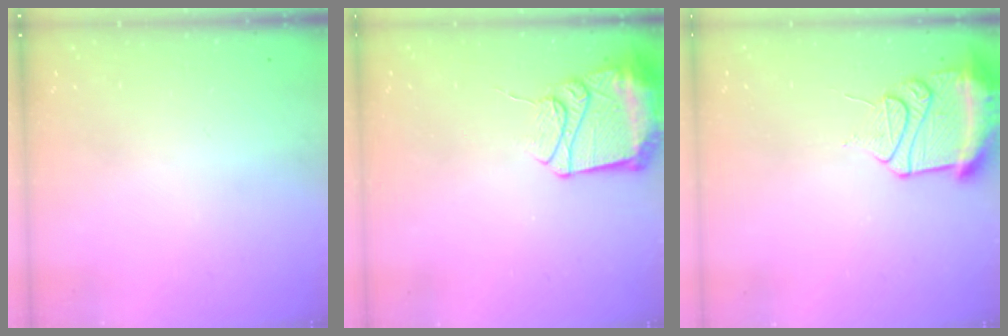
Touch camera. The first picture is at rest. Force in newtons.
{"total": 12.8, "press": 12.8, "slide": 1.1}
{"total": 12.9, "press": 12.8, "slide": 1.5}